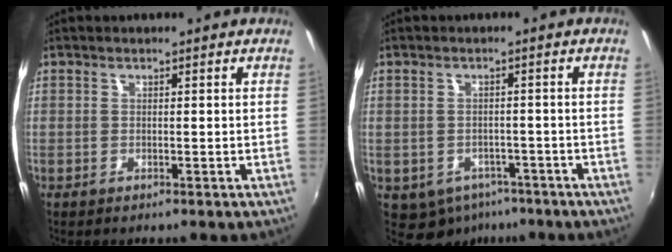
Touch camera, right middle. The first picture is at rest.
{"total": 6.9, "force": [-4.0, 5.1, 2.3], "torque": [-0.057, -0.011, -0.044]}